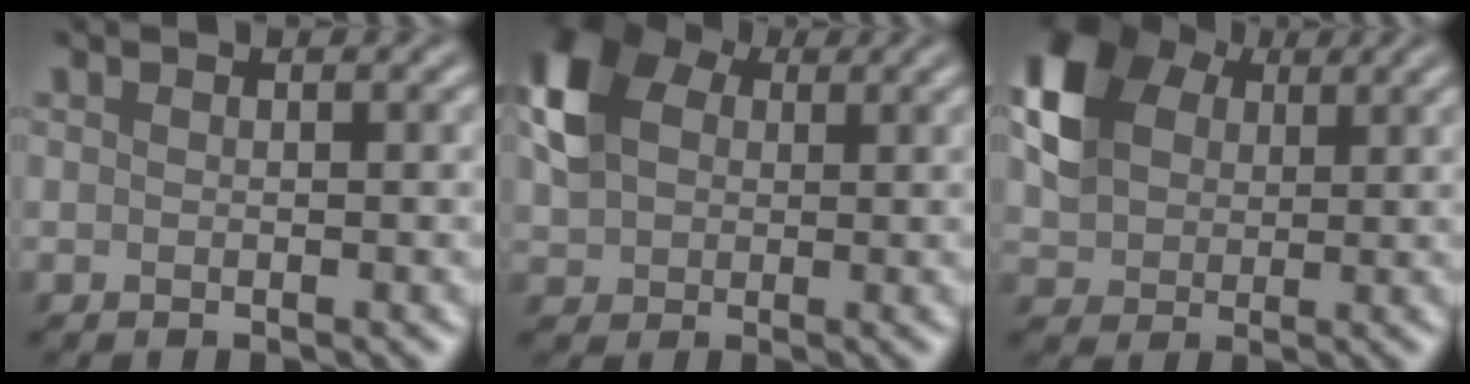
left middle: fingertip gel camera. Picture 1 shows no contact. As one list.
[{"total": 6.2, "force": [1.7, 4.6, 3.7], "torque": [-0.098, 0.013, 0.027]}, {"total": 6.9, "force": [2.4, 5.2, 3.8], "torque": [-0.099, 0.009, 0.040]}]